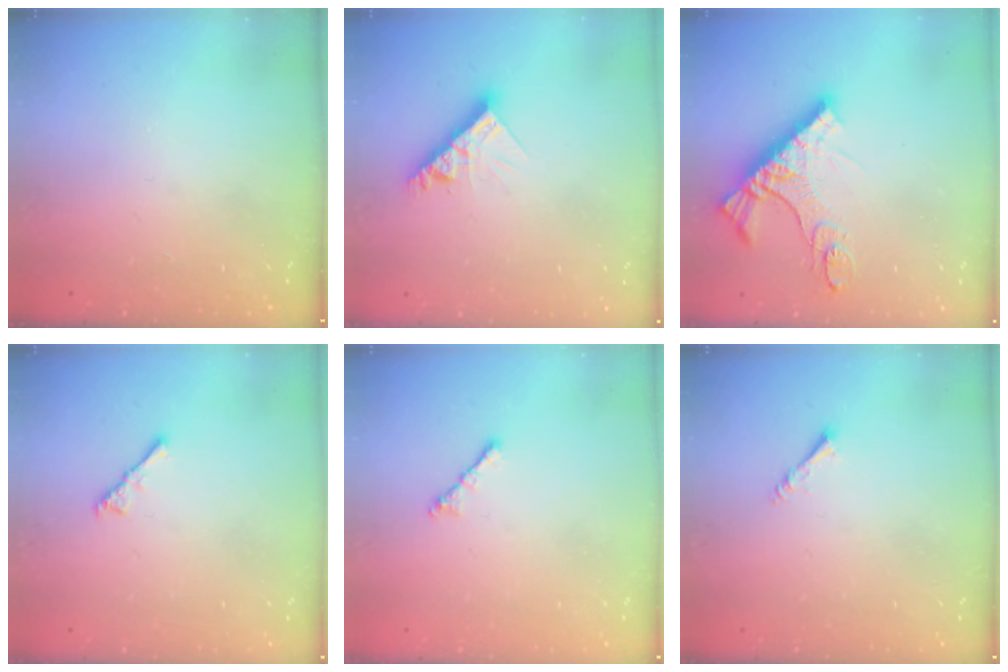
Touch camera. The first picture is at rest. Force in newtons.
{"total": 8.7, "press": 8.7, "slide": 0.8}
{"total": 12.3, "press": 12.2, "slide": 1.2}
{"total": 3.4, "press": 3.4, "slide": 0.6}
{"total": 2.1, "press": 2.0, "slide": 0.6}
{"total": 1.8, "press": 1.8, "slide": 0.1}